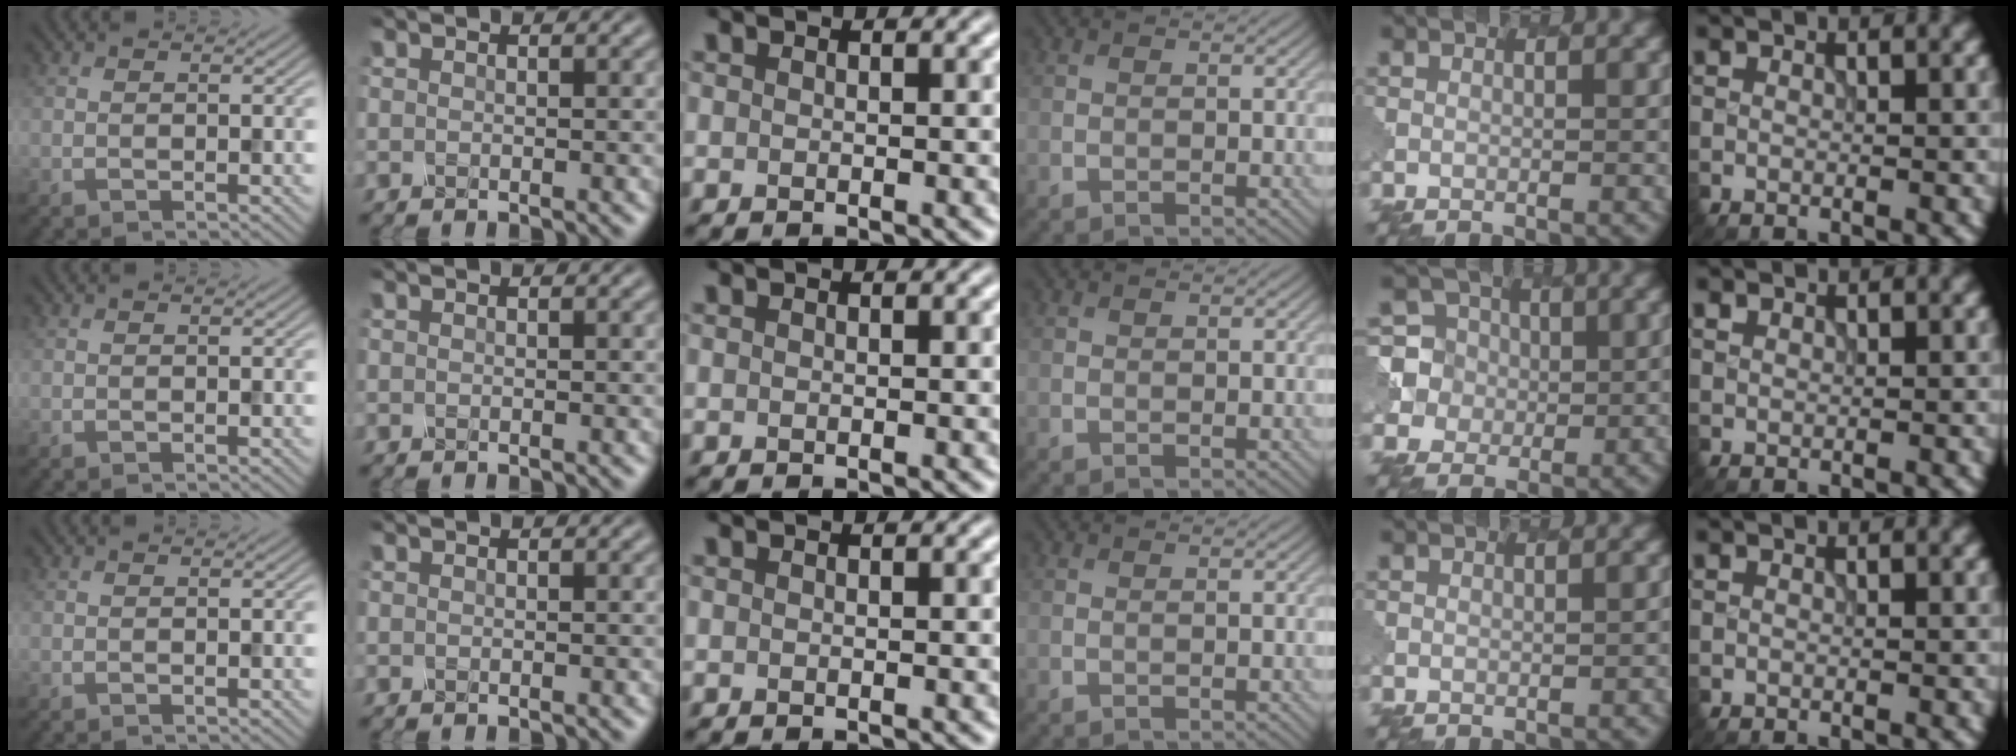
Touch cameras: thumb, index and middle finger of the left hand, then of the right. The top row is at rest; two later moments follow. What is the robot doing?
{"motion": "dispense", "object": "spray bottle"}